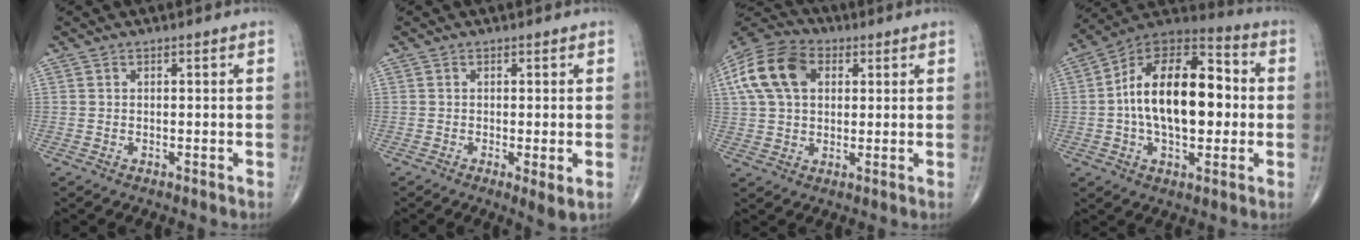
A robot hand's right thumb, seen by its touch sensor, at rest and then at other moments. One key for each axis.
{"total": 3.5, "fx": -0.8, "fy": 0.6, "fz": 3.4, "tx": -0.060, "ty": -0.015, "tz": -0.015}
{"total": 14.6, "fx": 4.1, "fy": 9.9, "fz": 10.0, "tx": -0.188, "ty": 0.018, "tz": 0.066}
{"total": 21.3, "fx": 0.2, "fy": 11.4, "fz": 18.0, "tx": -0.276, "ty": 0.034, "tz": -0.004}